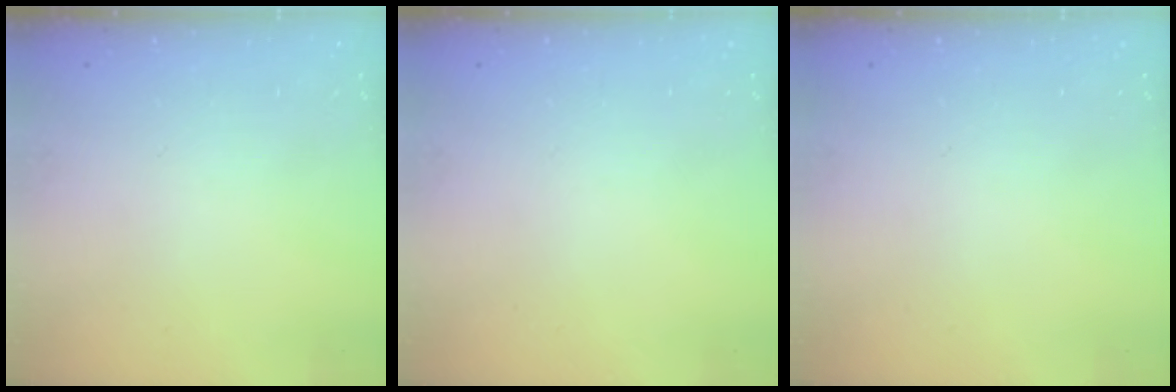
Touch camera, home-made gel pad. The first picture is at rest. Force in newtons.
{"total": 0.0}
{"total": 0.0}